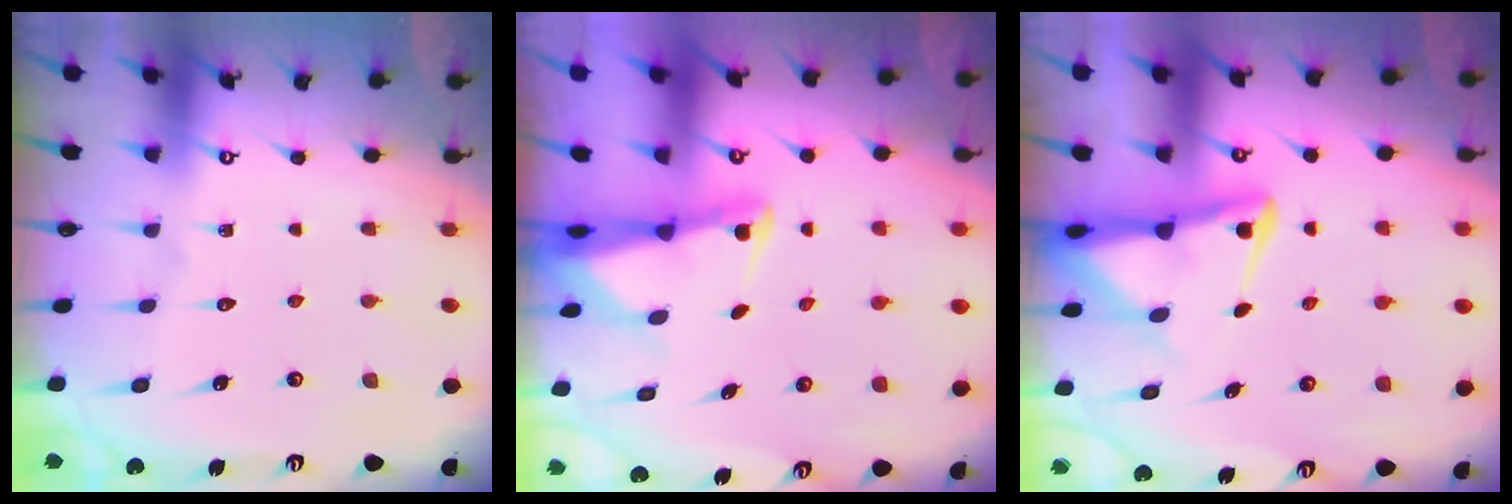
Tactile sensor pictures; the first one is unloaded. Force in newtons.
{"total": 2.8, "press": 2.7, "slide": 0.4}
{"total": 5.4, "press": 5.4, "slide": 0.5}